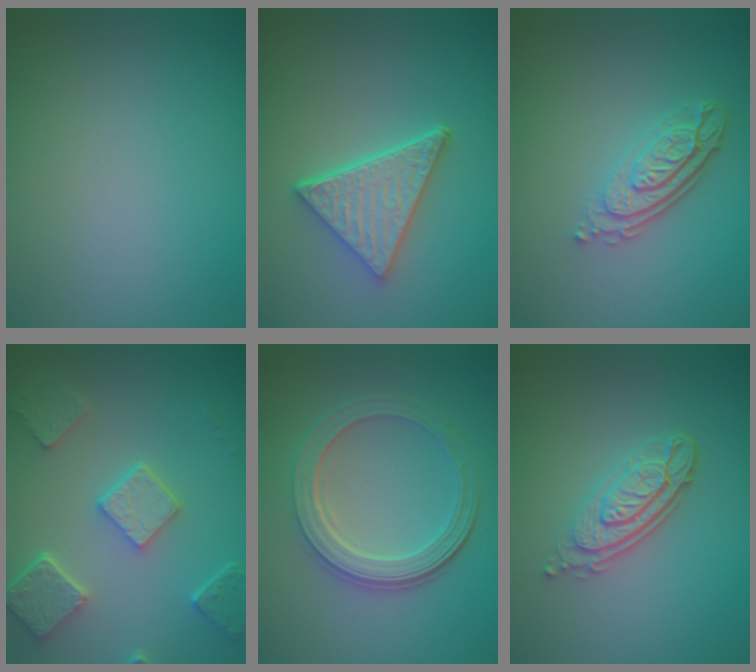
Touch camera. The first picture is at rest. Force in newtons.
{"total": 4.9, "press": 3.7, "slide": 3.3}
{"total": 4.0, "press": 2.8, "slide": 2.8}
{"total": 4.9, "press": 4.0, "slide": 2.9}
{"total": 4.7, "press": 3.6, "slide": 3.1}
{"total": 4.2, "press": 3.0, "slide": 2.8}